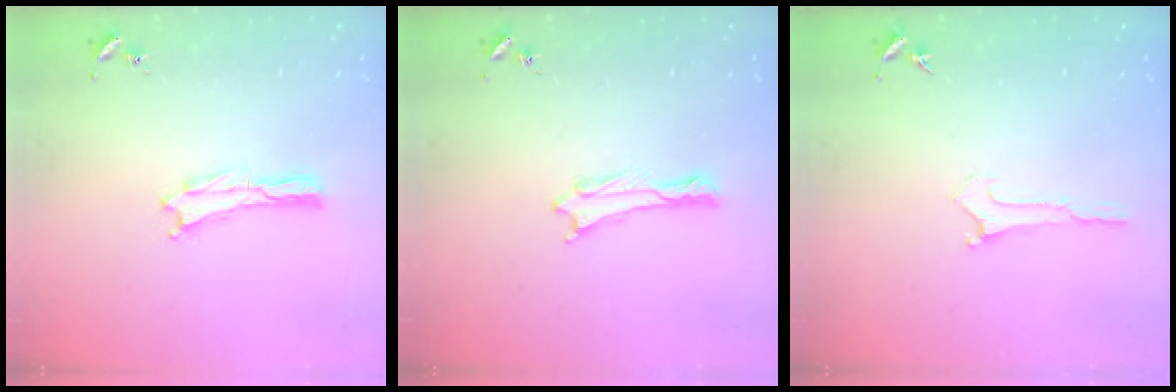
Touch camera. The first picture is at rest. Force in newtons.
{"total": 0.0}
{"total": 0.0}